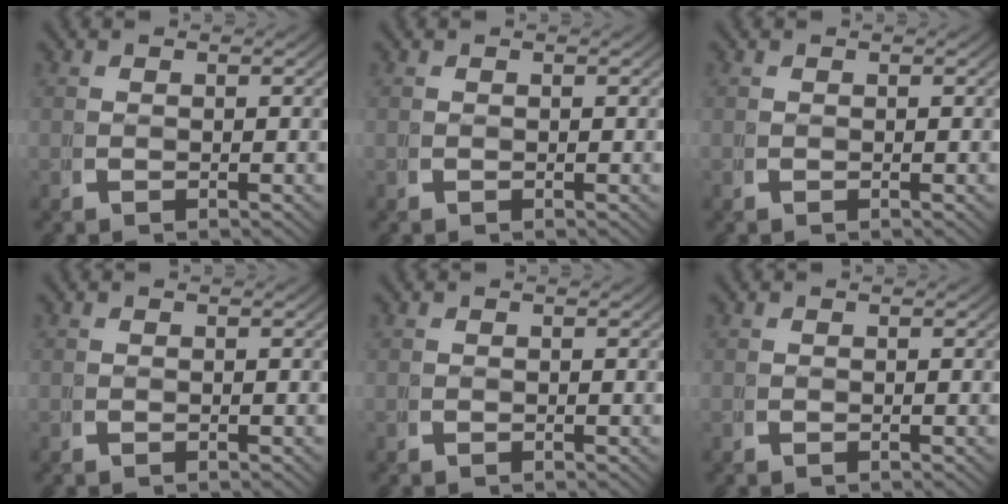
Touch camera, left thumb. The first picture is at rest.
{"total": 0.0}
{"total": 0.0}
{"total": 0.0}
{"total": 0.0}
{"total": 0.0}